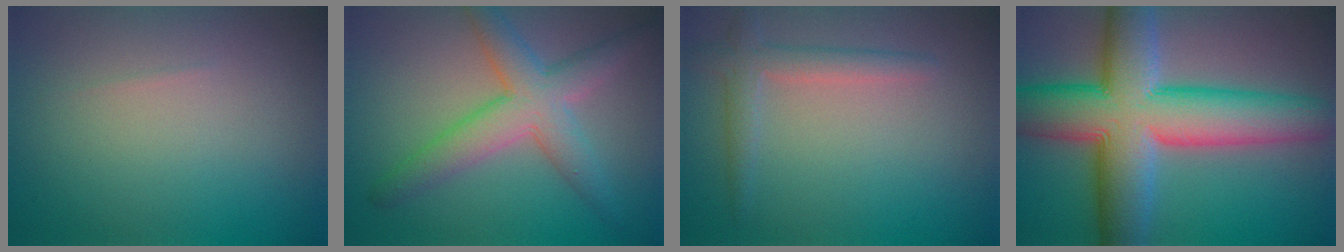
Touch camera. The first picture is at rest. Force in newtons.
{"total": 5.6, "press": 5.6, "slide": 0.2}
{"total": 2.5, "press": 2.5, "slide": 0.3}
{"total": 13.0, "press": 13.0, "slide": 0.2}